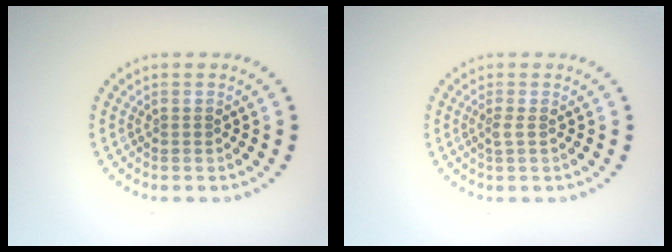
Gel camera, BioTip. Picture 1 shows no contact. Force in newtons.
{"total": 0.9, "press": 0.7, "slide": 0.5}